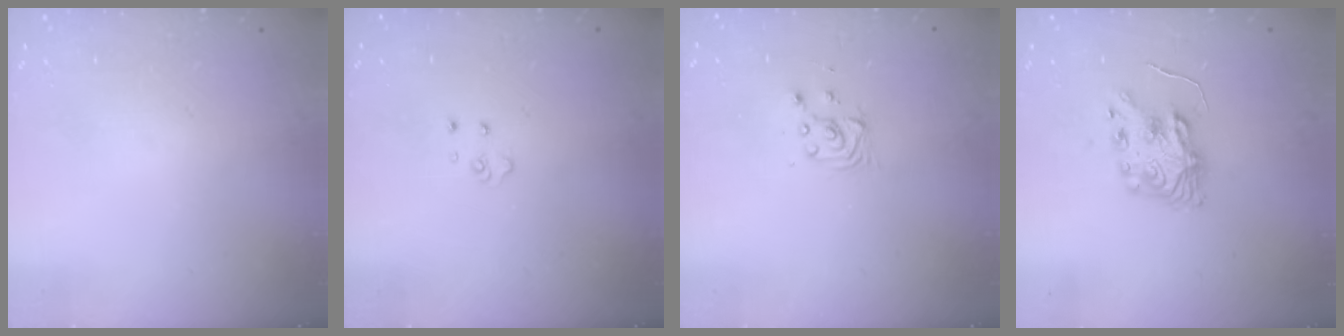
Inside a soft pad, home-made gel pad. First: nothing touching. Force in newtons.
{"total": 3.2, "press": 3.2, "slide": 0.4}
{"total": 2.8, "press": 2.8, "slide": 0.4}
{"total": 8.1, "press": 8.1, "slide": 0.2}